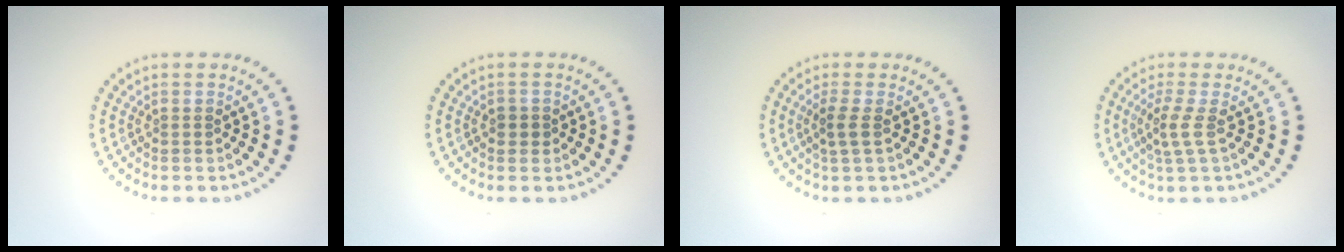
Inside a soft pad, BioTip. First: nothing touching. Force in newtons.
{"total": 1.1, "press": 1.1, "slide": 0.3}
{"total": 1.6, "press": 1.3, "slide": 0.9}
{"total": 2.0, "press": 1.5, "slide": 1.4}